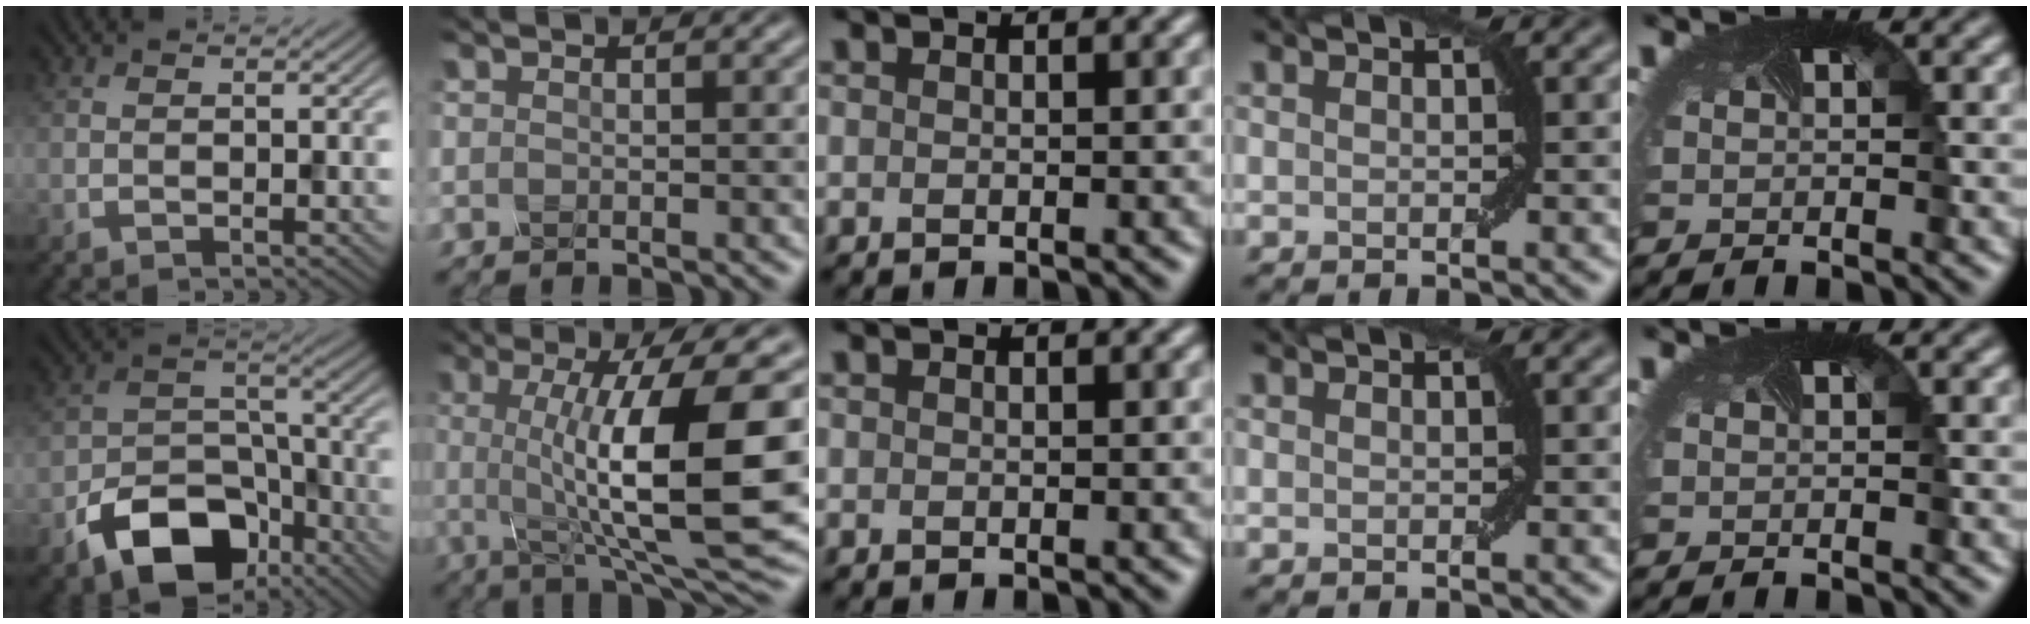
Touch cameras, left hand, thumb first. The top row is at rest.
{"thumb": {"total": 12.3, "force": [-7.4, 7.3, 6.6], "torque": [-0.123, -0.019, -0.135]}, "index": {"total": 13.5, "force": [0.2, 3.2, 13.1], "torque": [-0.182, 0.000, 0.005]}}